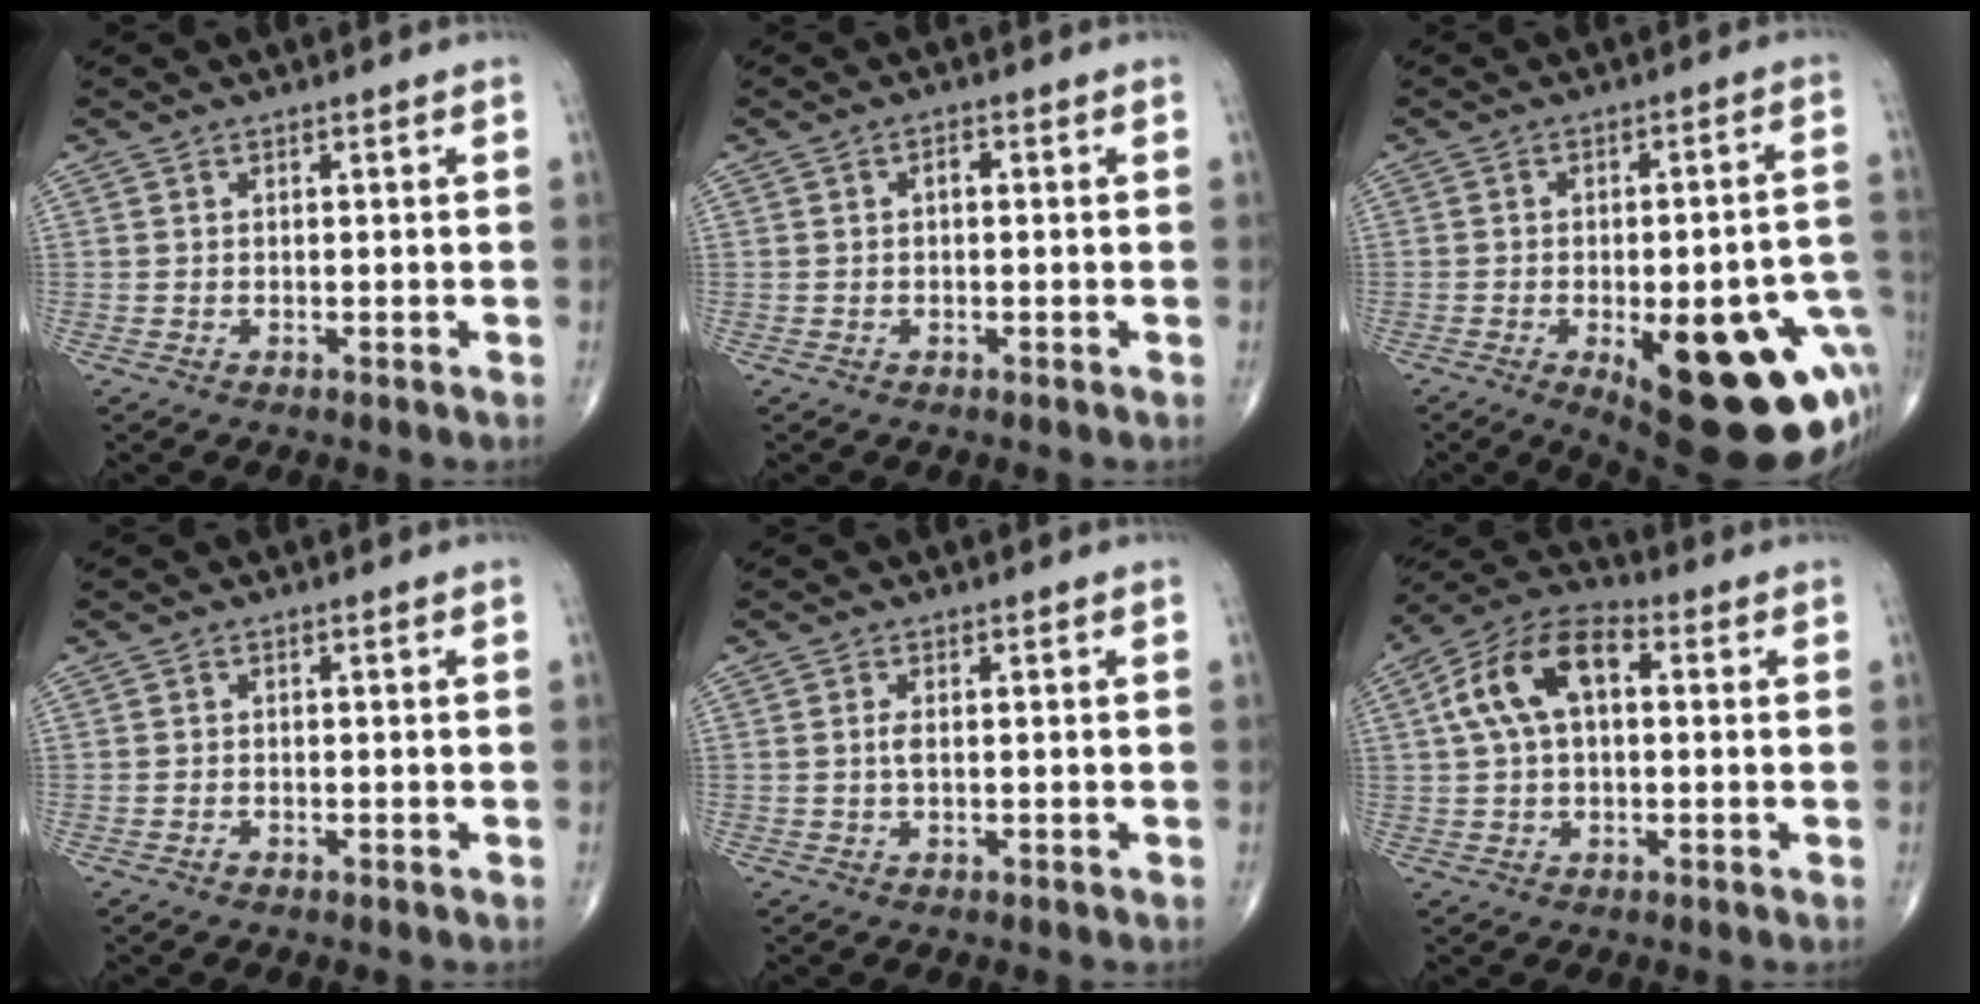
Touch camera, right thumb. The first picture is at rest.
{"total": 1.4, "force": [0.1, 0.8, 1.1], "torque": [-0.017, 0.004, -0.002]}
{"total": 26.4, "force": [-8.7, 9.3, 23.1], "torque": [-0.220, 0.012, -0.091]}
{"total": 0.6, "force": [-0.4, 0.3, 0.2], "torque": [-0.003, 0.001, -0.010]}
{"total": 1.2, "force": [0.0, 0.4, 1.2], "torque": [-0.028, -0.002, 0.002]}
{"total": 12.3, "force": [2.3, 7.0, 9.9], "torque": [-0.186, 0.035, 0.030]}